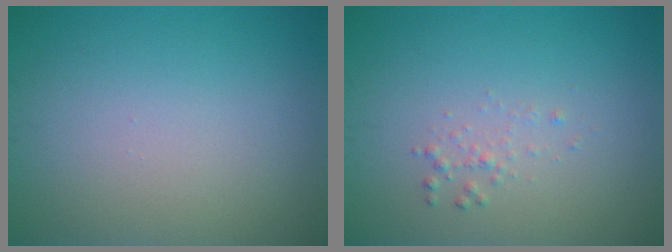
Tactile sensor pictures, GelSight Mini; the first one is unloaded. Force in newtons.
{"total": 0.9, "press": 0.9, "slide": 0.0}